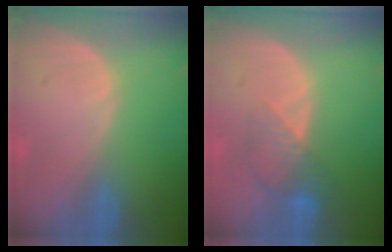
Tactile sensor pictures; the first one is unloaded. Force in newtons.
{"total": 4.2, "press": 4.1, "slide": 0.8}